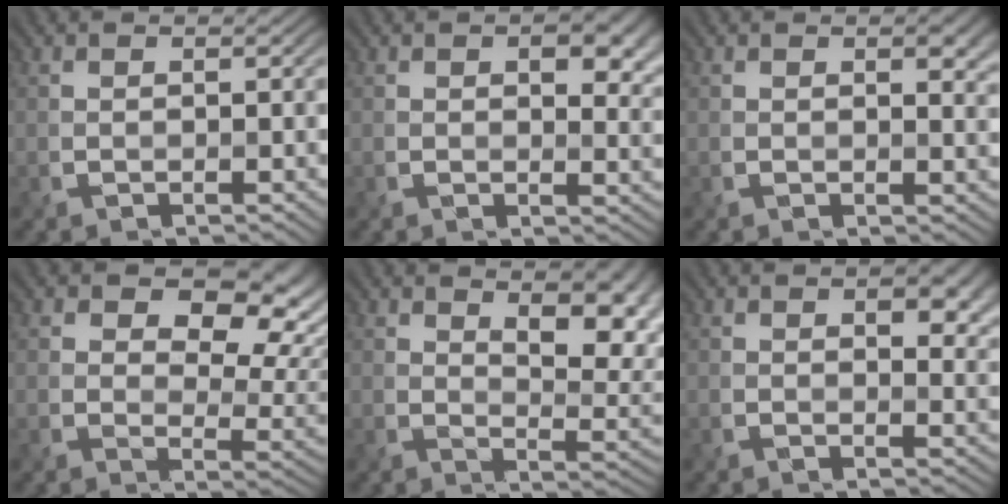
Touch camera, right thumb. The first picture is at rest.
{"total": 6.9, "force": [2.1, 3.8, 5.3], "torque": [-0.063, -0.006, 0.032]}
{"total": 3.4, "force": [1.1, 1.4, 2.9], "torque": [-0.038, 0.000, 0.018]}
{"total": 12.5, "force": [5.2, 7.8, 8.3], "torque": [-0.118, 0.007, 0.080]}
{"total": 10.6, "force": [5.0, 4.6, 8.2], "torque": [-0.113, -0.007, 0.077]}
{"total": 6.1, "force": [1.9, 3.3, 4.8], "torque": [-0.060, -0.006, 0.031]}